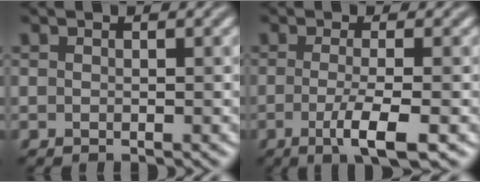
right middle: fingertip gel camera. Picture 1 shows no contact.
{"total": 4.3, "force": [-1.3, 0.9, 4.0], "torque": [-0.070, -0.005, -0.029]}